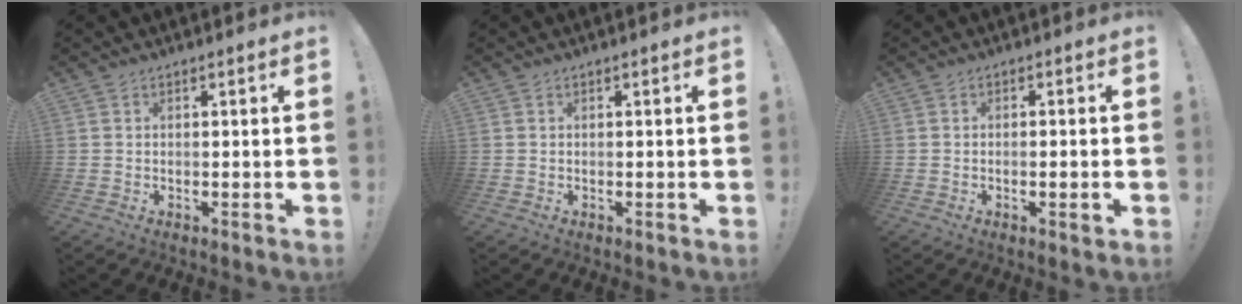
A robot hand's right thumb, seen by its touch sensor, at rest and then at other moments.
{"total": 0.0}
{"total": 2.1, "force": [-0.7, 0.0, 2.0], "torque": [-0.030, -0.001, -0.010]}